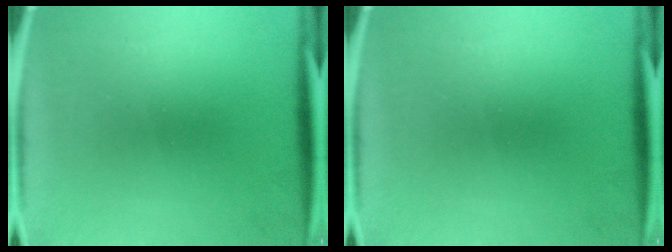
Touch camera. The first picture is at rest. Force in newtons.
{"total": 0.0}